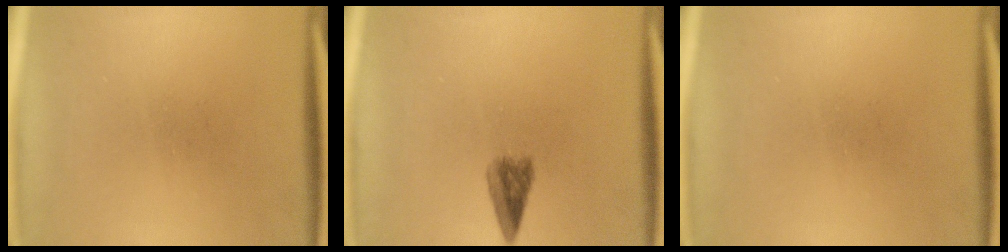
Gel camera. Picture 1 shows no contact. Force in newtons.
{"total": 3.0}
{"total": 0.0}